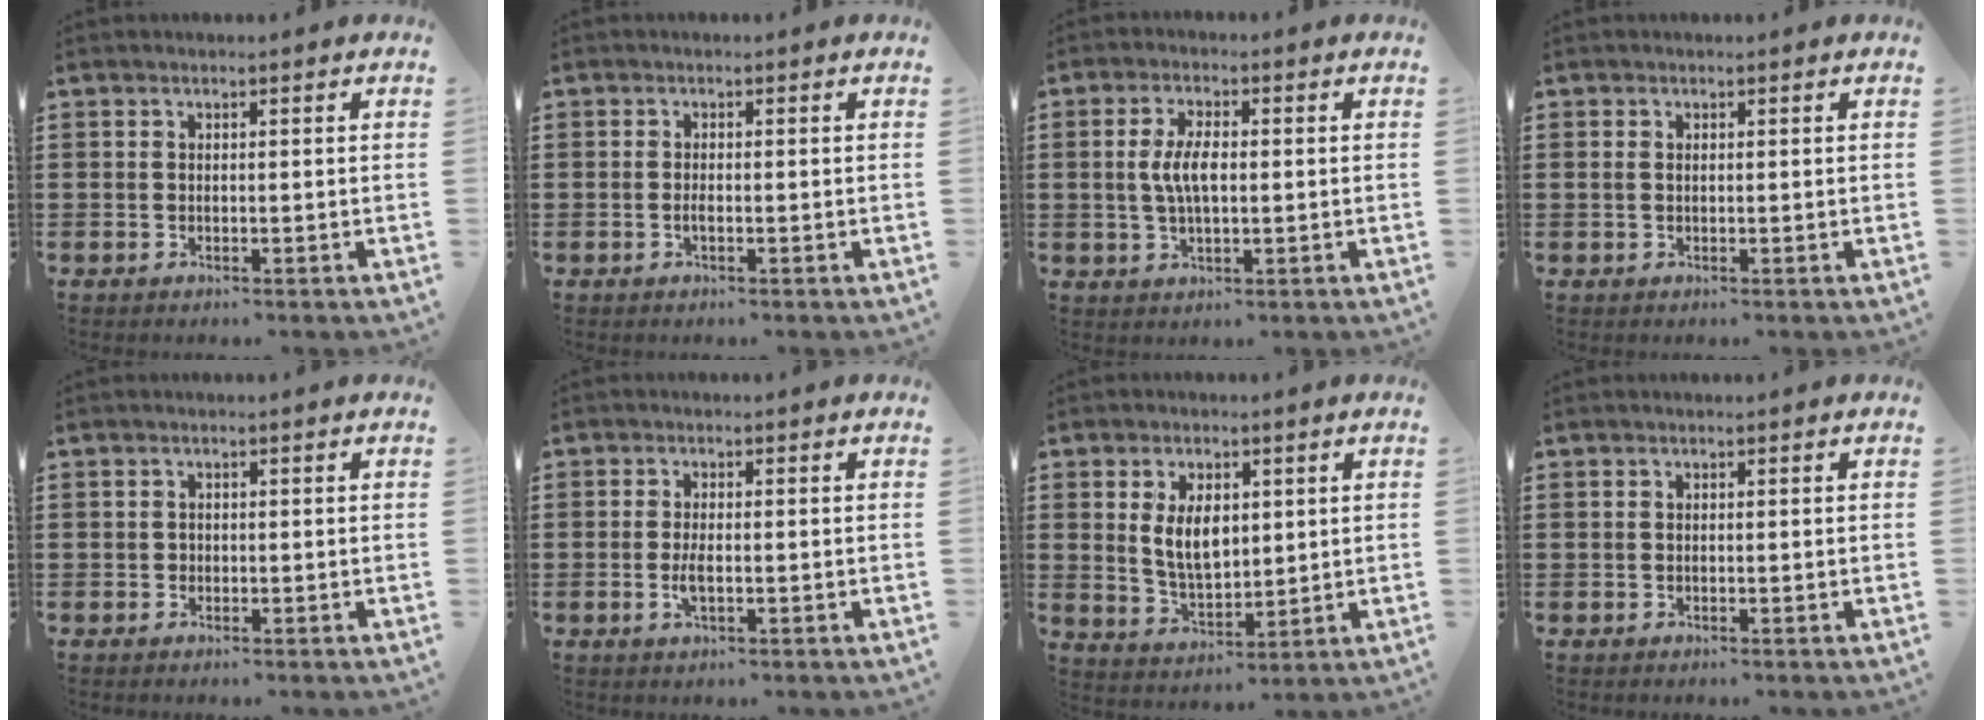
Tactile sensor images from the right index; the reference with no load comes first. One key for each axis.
{"total": 1.0, "fx": -0.4, "fy": 0.3, "fz": 0.9, "tx": -0.017, "ty": -0.001, "tz": -0.006}
{"total": 5.3, "fx": 0.2, "fy": 2.1, "fz": 4.9, "tx": -0.109, "ty": 0.000, "tz": -0.002}
{"total": 0.8, "fx": 0.1, "fy": 0.5, "fz": 0.6, "tx": -0.015, "ty": 0.003, "tz": 0.002}
{"total": 0.6, "fx": -0.1, "fy": 0.5, "fz": 0.2, "tx": -0.004, "ty": 0.002, "tz": -0.003}
{"total": 2.5, "fx": -0.6, "fy": 0.8, "fz": 2.3, "tx": -0.048, "ty": -0.002, "tz": -0.012}
{"total": 7.0, "fx": 1.5, "fy": 4.0, "fz": 5.5, "tx": -0.110, "ty": 0.009, "tz": 0.025}
{"total": 0.0}